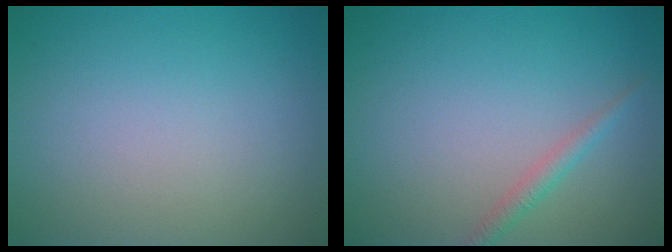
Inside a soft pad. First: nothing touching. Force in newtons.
{"total": 1.4, "press": 1.4, "slide": 0.1}